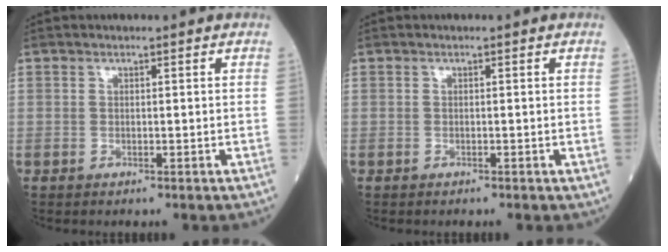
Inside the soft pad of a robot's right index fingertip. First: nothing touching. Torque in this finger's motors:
{"motor_torque": [-0.02, -0.22, 0.02, -0.01]}